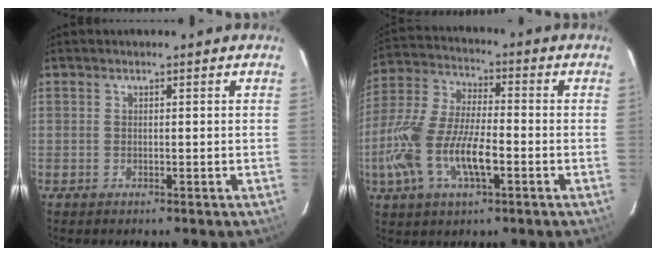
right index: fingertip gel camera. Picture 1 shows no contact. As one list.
[{"total": 16.0, "force": [-5.1, 5.9, 13.9], "torque": [-0.304, -0.007, -0.099]}]